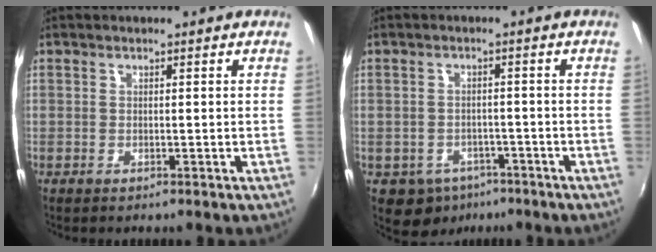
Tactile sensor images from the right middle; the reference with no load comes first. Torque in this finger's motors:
{"motor_torque": [0.19, -0.18, 0.05, 0.00]}